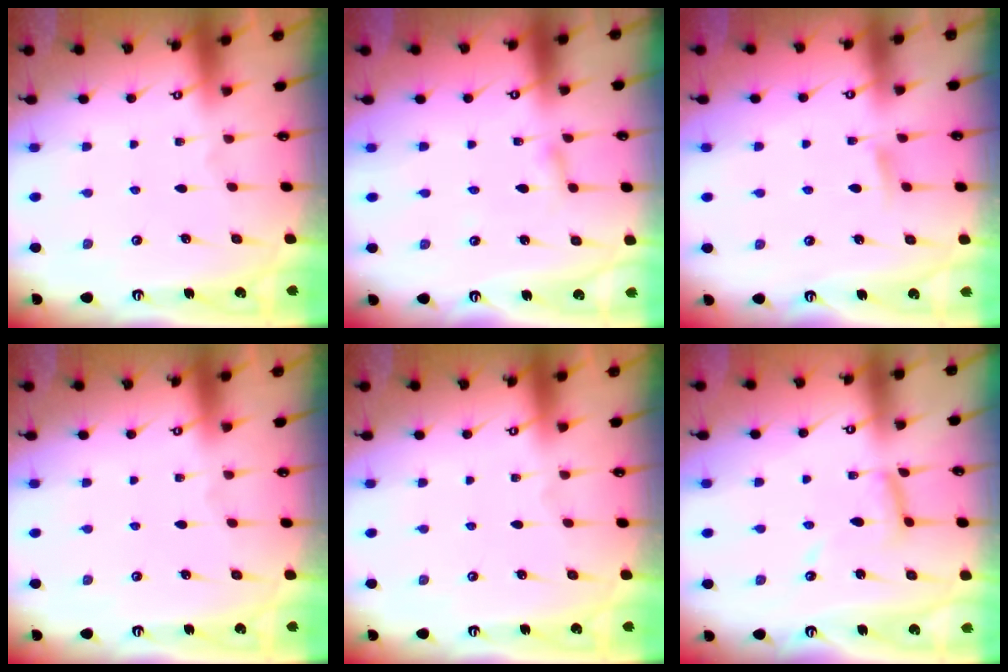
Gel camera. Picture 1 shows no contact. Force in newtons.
{"total": 2.7, "press": 2.7, "slide": 0.2}
{"total": 4.4, "press": 4.3, "slide": 0.6}
{"total": 0.0}
{"total": 0.0}
{"total": 9.3, "press": 9.3, "slide": 0.6}